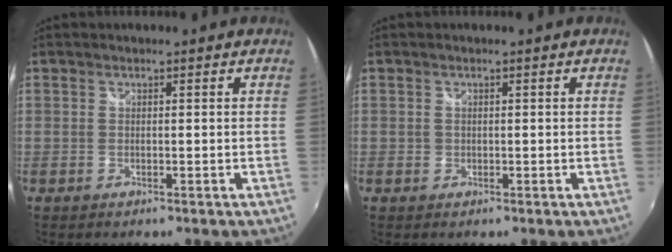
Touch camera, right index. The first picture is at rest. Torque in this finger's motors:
{"motor_torque": [-0.17, 0.12, 0.03, 0.00]}